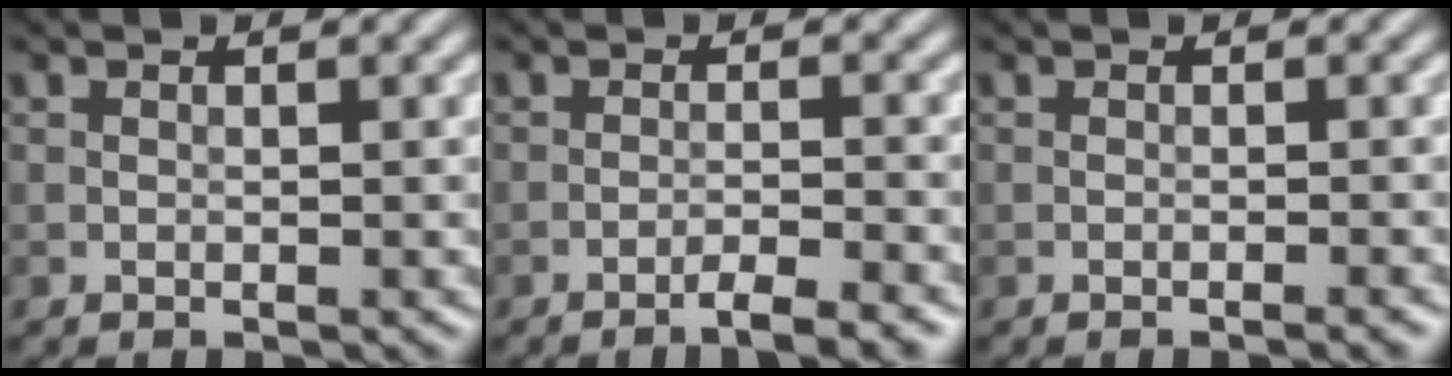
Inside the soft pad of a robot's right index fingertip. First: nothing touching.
{"total": 2.7, "force": [-2.0, 0.3, 1.8], "torque": [-0.022, 0.007, -0.042]}
{"total": 0.9, "force": [-0.5, 0.1, 0.7], "torque": [-0.005, 0.000, -0.013]}